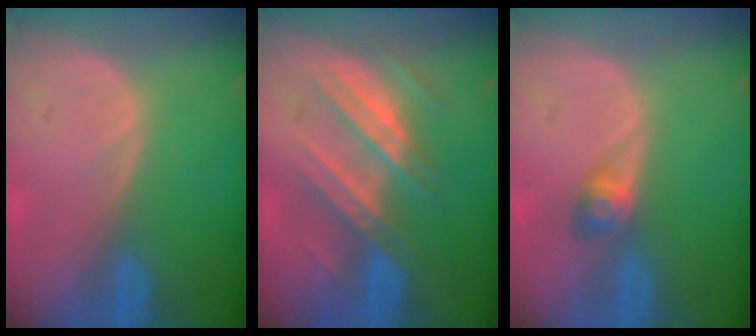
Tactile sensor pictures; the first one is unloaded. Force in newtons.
{"total": 7.4, "press": 7.3, "slide": 1.0}
{"total": 2.9, "press": 2.6, "slide": 1.4}